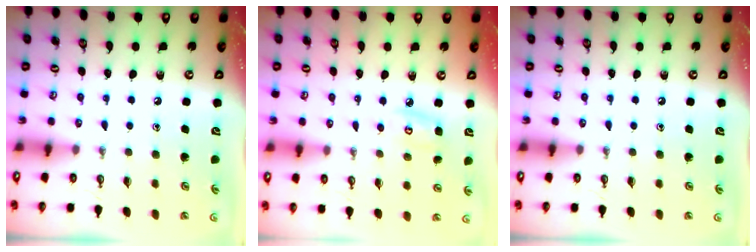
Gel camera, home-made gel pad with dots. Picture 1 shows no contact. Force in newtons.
{"total": 6.8, "press": 6.8, "slide": 0.7}
{"total": 0.0}